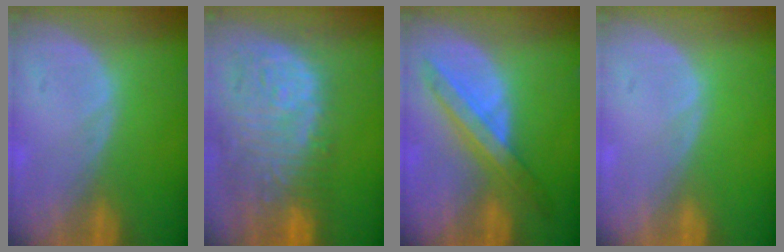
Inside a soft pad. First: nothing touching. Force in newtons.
{"total": 14.4, "press": 11.8, "slide": 8.2}
{"total": 6.6, "press": 6.5, "slide": 1.2}
{"total": 0.0}